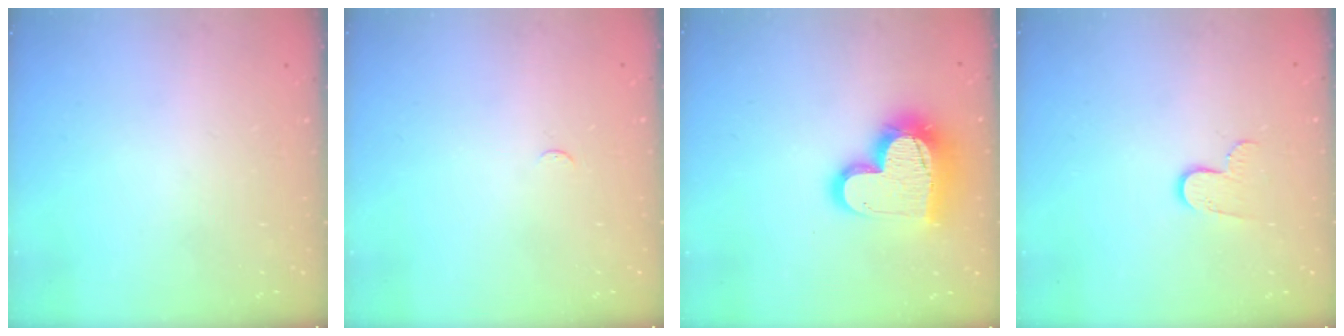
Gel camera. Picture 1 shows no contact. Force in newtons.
{"total": 2.9, "press": 2.8, "slide": 0.4}
{"total": 18.3, "press": 18.2, "slide": 1.6}
{"total": 6.7, "press": 6.7, "slide": 0.5}